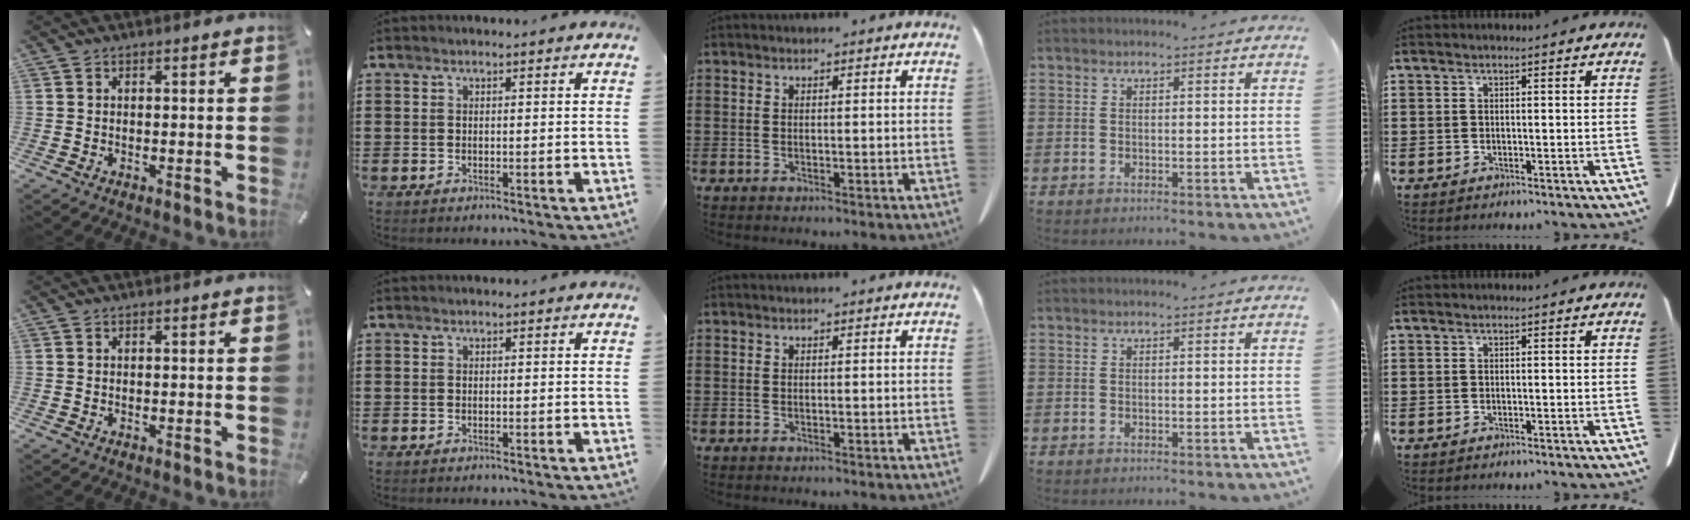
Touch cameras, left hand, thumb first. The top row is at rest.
{}